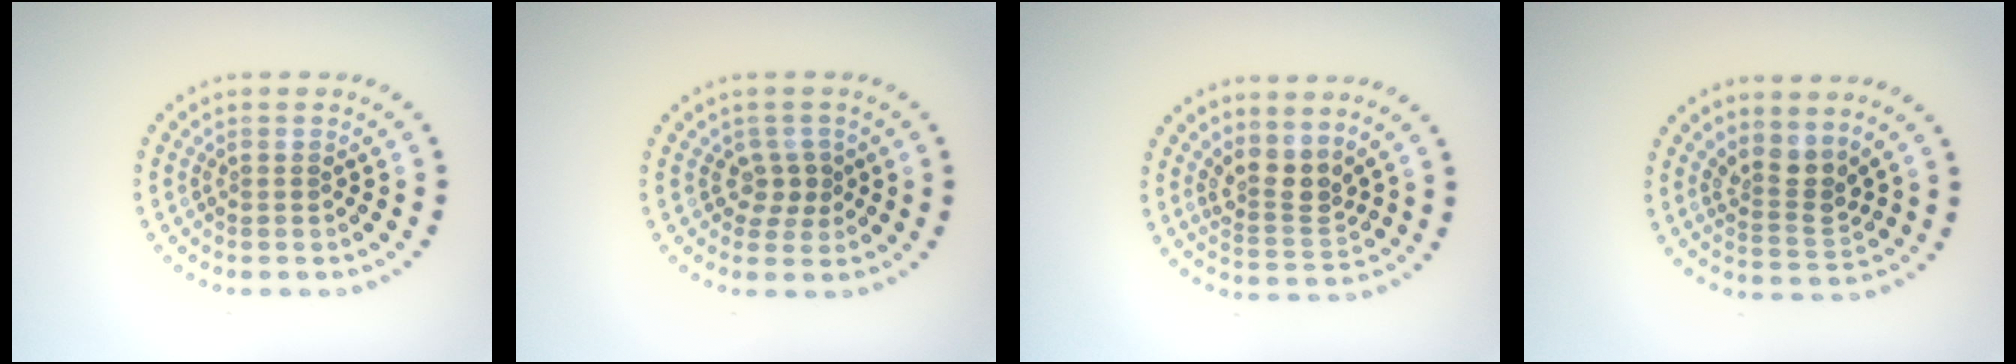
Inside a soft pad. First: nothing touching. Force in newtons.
{"total": 1.9, "press": 1.5, "slide": 1.1}
{"total": 3.0, "press": 2.3, "slide": 1.8}
{"total": 2.8, "press": 2.0, "slide": 1.9}